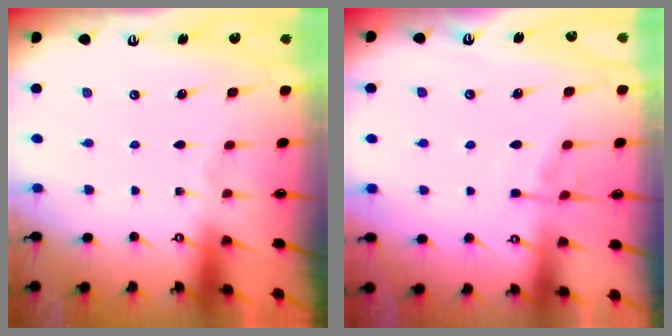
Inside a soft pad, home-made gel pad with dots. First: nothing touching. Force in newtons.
{"total": 4.1, "press": 4.1, "slide": 0.7}